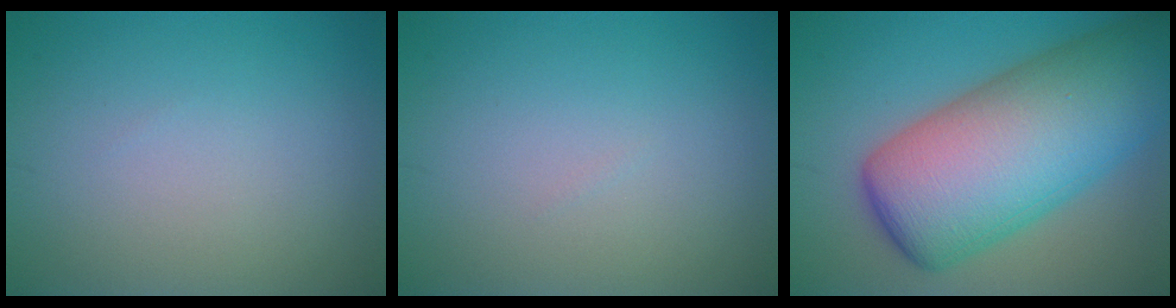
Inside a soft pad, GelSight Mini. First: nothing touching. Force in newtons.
{"total": 0.0}
{"total": 14.4, "press": 14.4, "slide": 0.2}